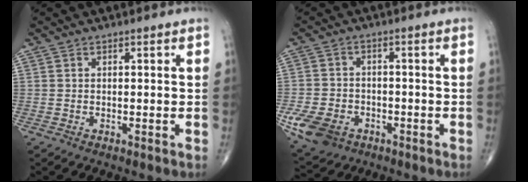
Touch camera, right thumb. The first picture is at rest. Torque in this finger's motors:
{"motor_torque": [1.16, 0.74, 0.43, -0.91, 0.08]}